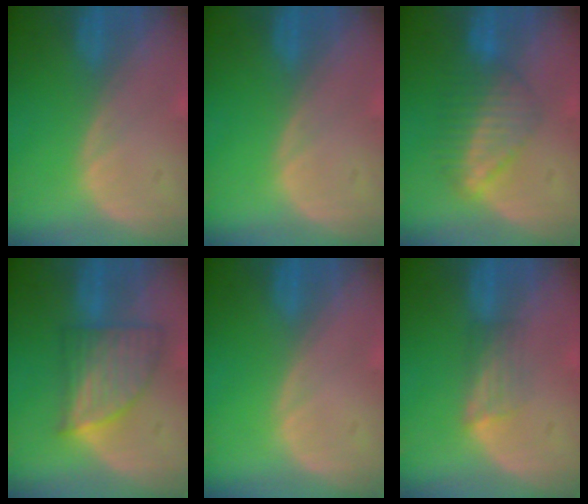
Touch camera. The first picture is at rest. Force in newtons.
{"total": 0.0}
{"total": 6.4, "press": 6.0, "slide": 2.0}
{"total": 7.5, "press": 6.7, "slide": 3.4}
{"total": 0.0}
{"total": 2.8, "press": 2.5, "slide": 1.4}